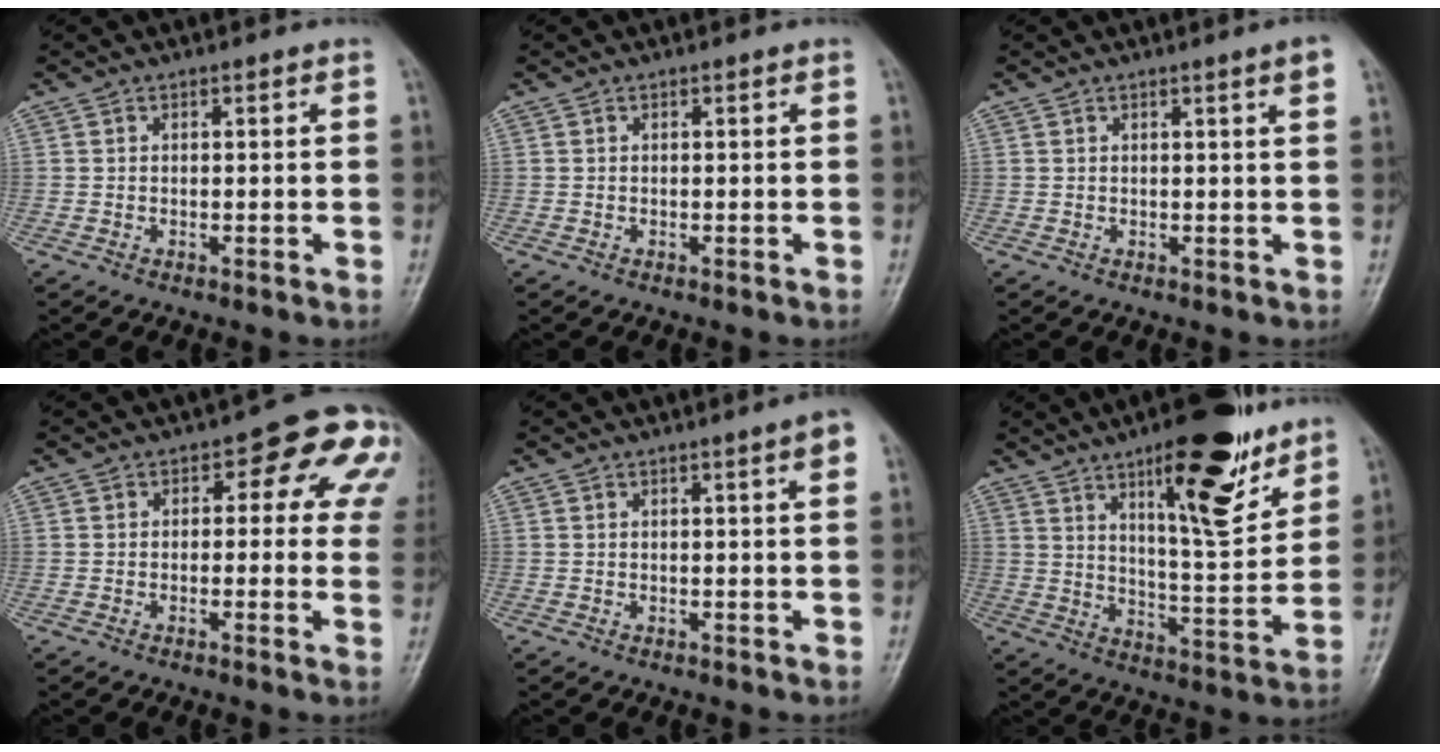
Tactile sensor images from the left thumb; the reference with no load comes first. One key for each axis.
{"total": 0.0}
{"total": 2.3, "fx": 1.2, "fy": -0.4, "fz": 2.0, "tx": -0.026, "ty": -0.005, "tz": 0.017}
{"total": 11.2, "fx": 3.0, "fy": 6.0, "fz": 8.9, "tx": -0.045, "ty": 0.012, "tz": 0.022}
{"total": 2.9, "fx": 1.2, "fy": 0.0, "fz": 2.7, "tx": -0.031, "ty": -0.001, "tz": 0.016}
{"total": 17.4, "fx": 10.6, "fy": 4.9, "fz": 12.9, "tx": -0.157, "ty": -0.064, "tz": 0.169}